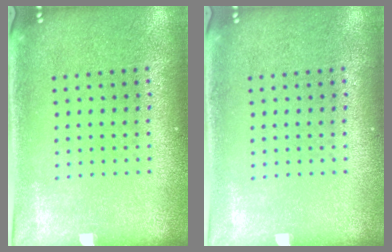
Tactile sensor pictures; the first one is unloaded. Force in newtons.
{"total": 0.0}